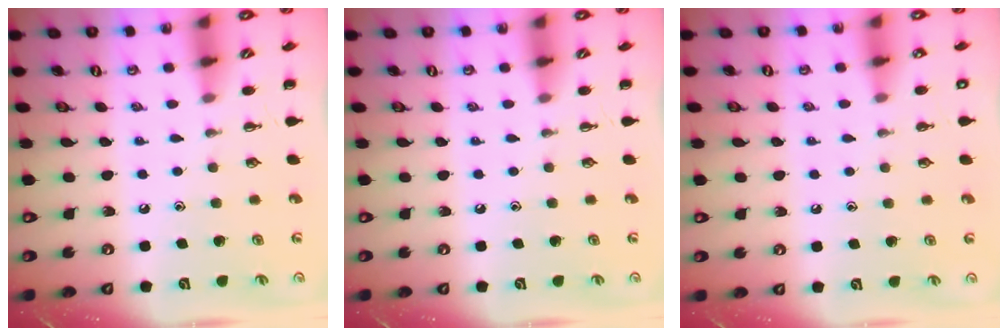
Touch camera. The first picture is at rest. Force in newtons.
{"total": 0.0}
{"total": 1.4, "press": 1.4, "slide": 0.1}